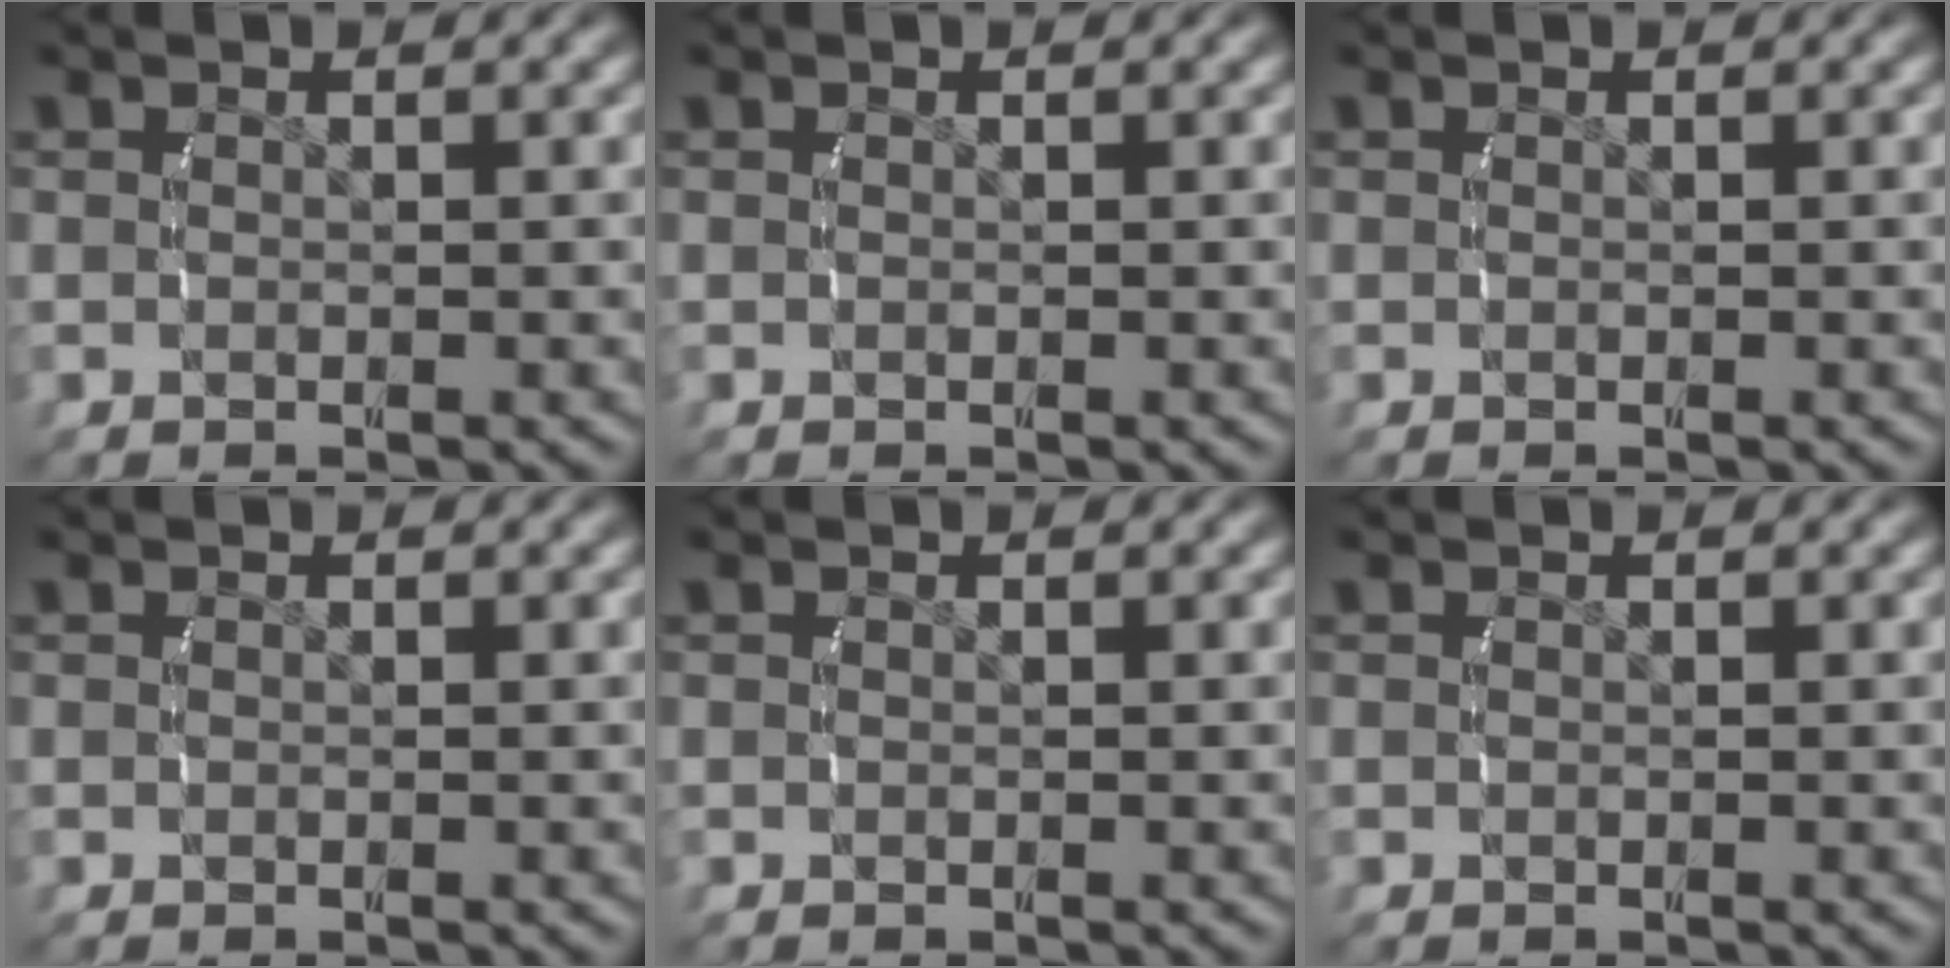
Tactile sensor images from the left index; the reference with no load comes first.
{"total": 0.0}
{"total": 0.0}
{"total": 0.0}
{"total": 0.0}
{"total": 0.0}